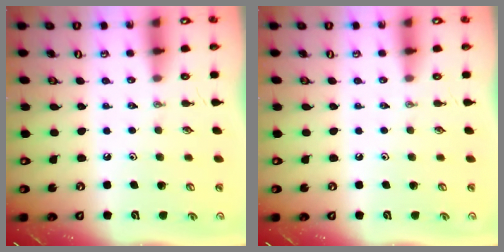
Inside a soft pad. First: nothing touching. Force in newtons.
{"total": 0.0}